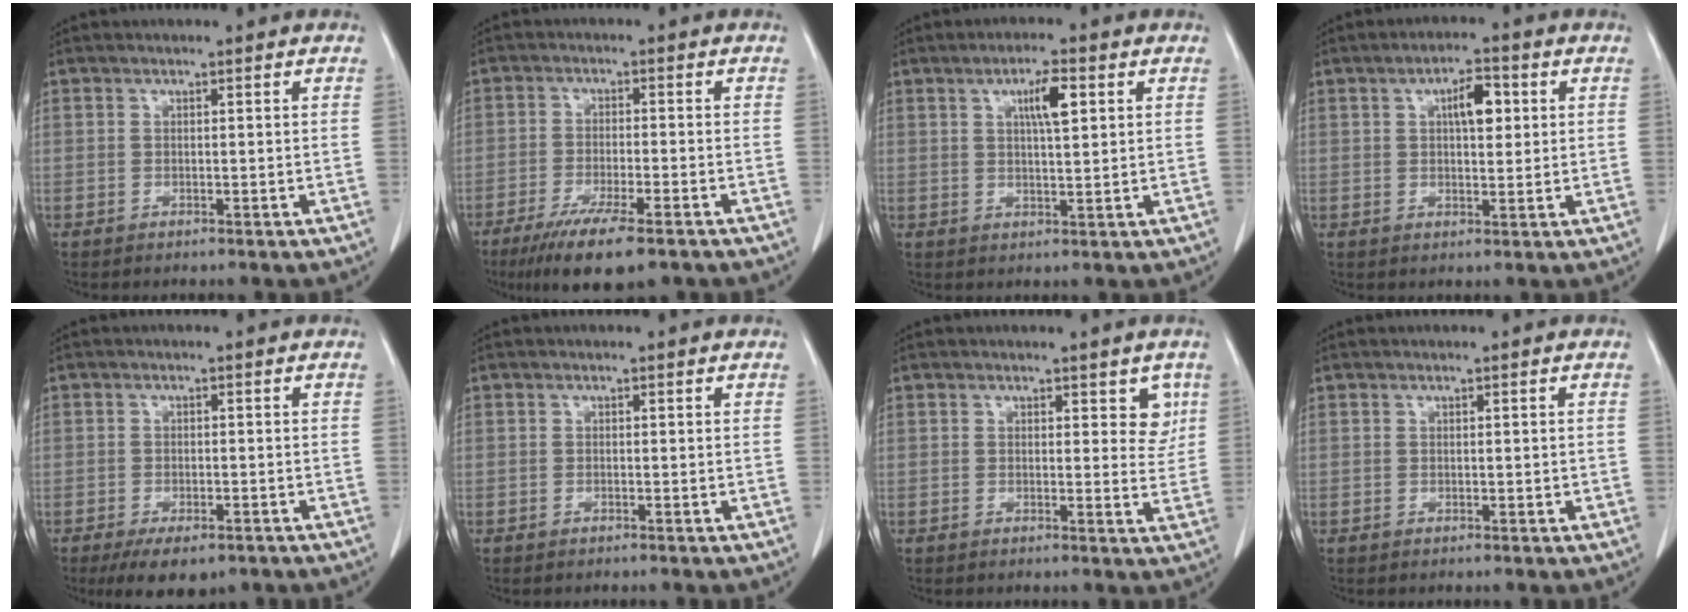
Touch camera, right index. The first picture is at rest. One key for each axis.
{"total": 10.7, "fx": -7.4, "fy": 1.6, "fz": 7.6, "tx": -0.122, "ty": -0.024, "tz": -0.113}
{"total": 5.0, "fx": 1.9, "fy": 0.8, "fz": 4.6, "tx": -0.080, "ty": 0.002, "tz": 0.034}
{"total": 5.1, "fx": 1.5, "fy": 1.9, "fz": 4.5, "tx": -0.073, "ty": 0.009, "tz": 0.023}
{"total": 6.2, "fx": -4.2, "fy": 2.7, "fz": 3.6, "tx": -0.053, "ty": -0.006, "tz": -0.062}
{"total": 0.0}
{"total": 3.5, "fx": 1.8, "fy": 2.0, "fz": 2.4, "tx": -0.011, "ty": -0.005, "tz": 0.016}
{"total": 0.0}